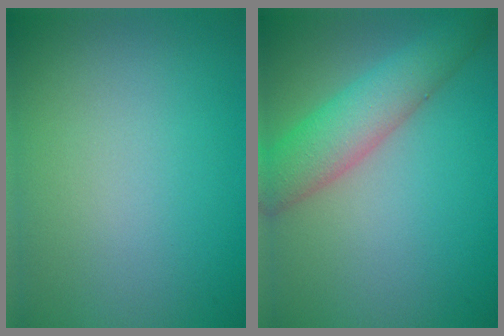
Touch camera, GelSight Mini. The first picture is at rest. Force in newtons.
{"total": 5.0, "press": 5.0, "slide": 0.1}